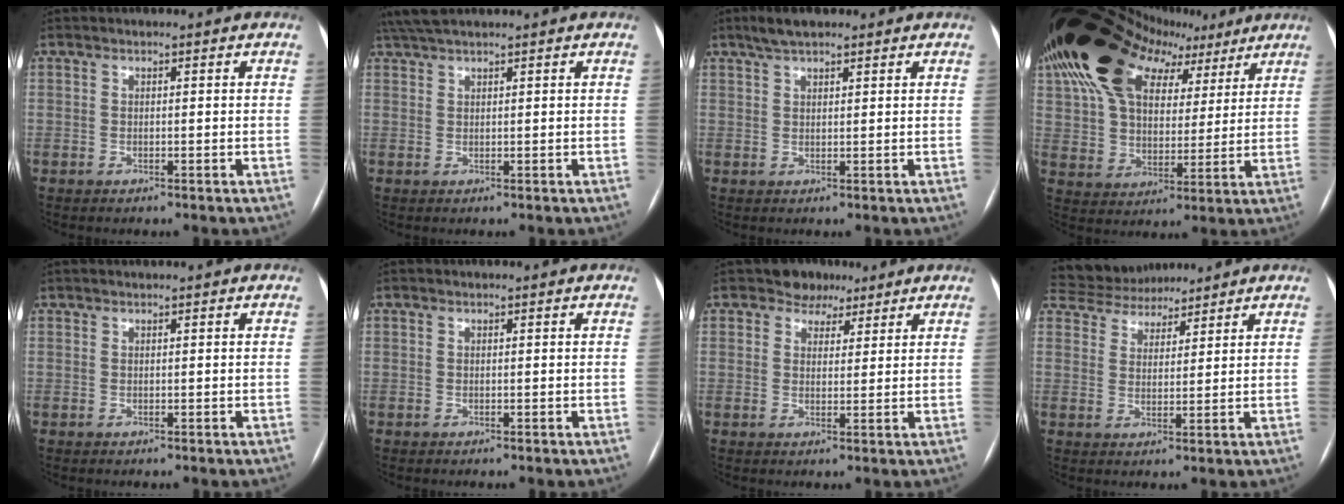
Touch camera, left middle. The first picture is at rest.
{"total": 3.4, "force": [2.9, 0.2, 1.7], "torque": [-0.037, 0.025, 0.059]}
{"total": 4.4, "force": [3.1, 1.5, 2.7], "torque": [-0.058, 0.020, 0.054]}
{"total": 22.3, "force": [12.4, 13.1, 13.1], "torque": [-0.253, 0.081, 0.210]}
{"total": 0.0}
{"total": 0.0}
{"total": 4.2, "force": [2.9, 3.0, 0.7], "torque": [-0.009, 0.009, 0.042]}
{"total": 7.9, "force": [7.4, 2.6, 1.1], "torque": [-0.023, 0.028, 0.126]}